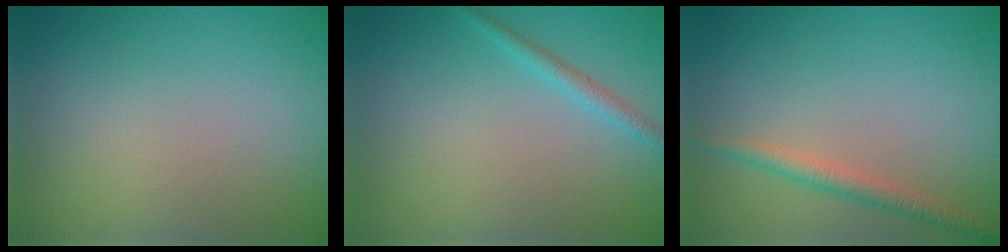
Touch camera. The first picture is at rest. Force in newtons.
{"total": 1.3, "press": 1.3, "slide": 0.1}
{"total": 1.9, "press": 1.9, "slide": 0.0}